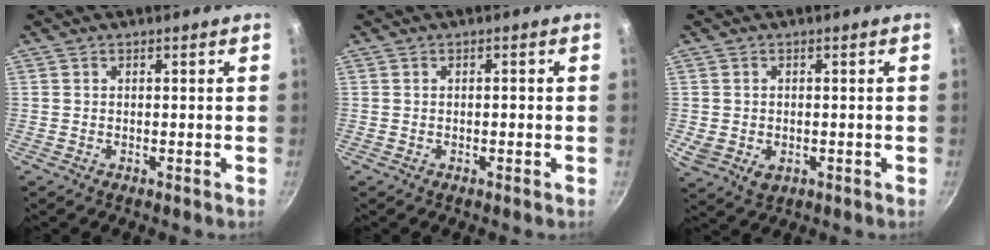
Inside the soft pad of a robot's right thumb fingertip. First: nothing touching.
{"total": 0.8, "force": [-0.2, 0.4, 0.6], "torque": [-0.009, 0.004, -0.003]}
{"total": 4.5, "force": [-0.7, 3.4, 2.9], "torque": [-0.046, -0.011, -0.008]}